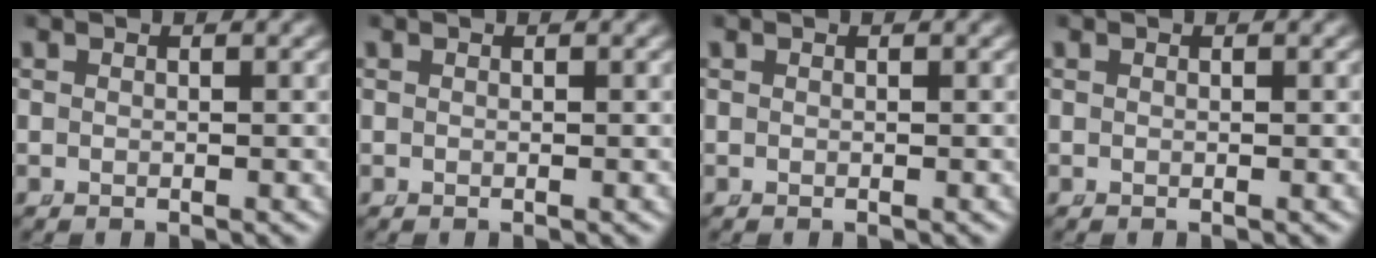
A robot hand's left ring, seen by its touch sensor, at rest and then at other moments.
{"total": 0.0}
{"total": 0.0}
{"total": 0.0}